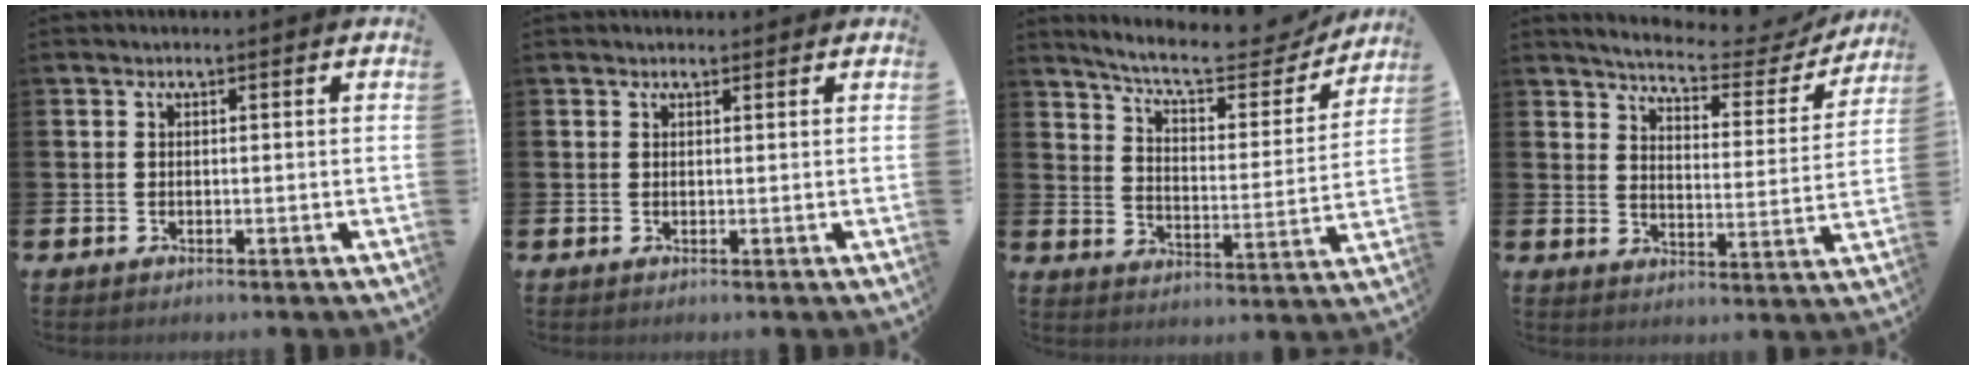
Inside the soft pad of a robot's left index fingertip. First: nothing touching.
{"total": 0.7, "force": [0.7, 0.2, 0.1], "torque": [0.007, -0.002, 0.010]}
{"total": 9.0, "force": [8.2, 1.9, 3.3], "torque": [-0.087, -0.055, 0.138]}
{"total": 5.1, "force": [4.7, 1.0, 1.6], "torque": [-0.052, -0.036, 0.072]}